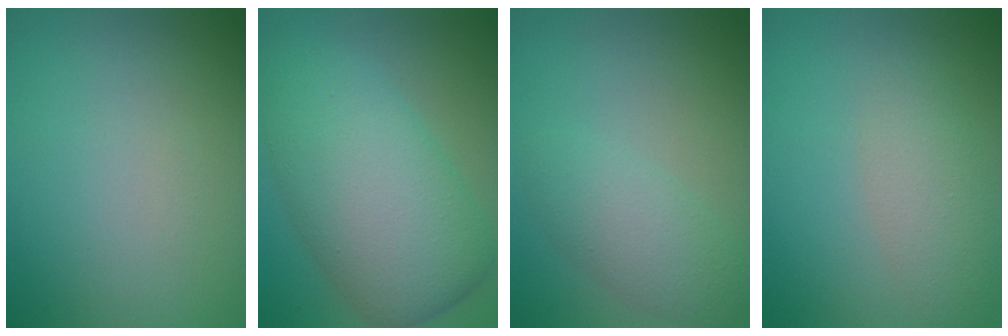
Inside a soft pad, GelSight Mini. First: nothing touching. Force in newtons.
{"total": 9.6, "press": 9.6, "slide": 0.2}
{"total": 3.2, "press": 3.2, "slide": 0.1}
{"total": 2.9, "press": 2.9, "slide": 0.1}